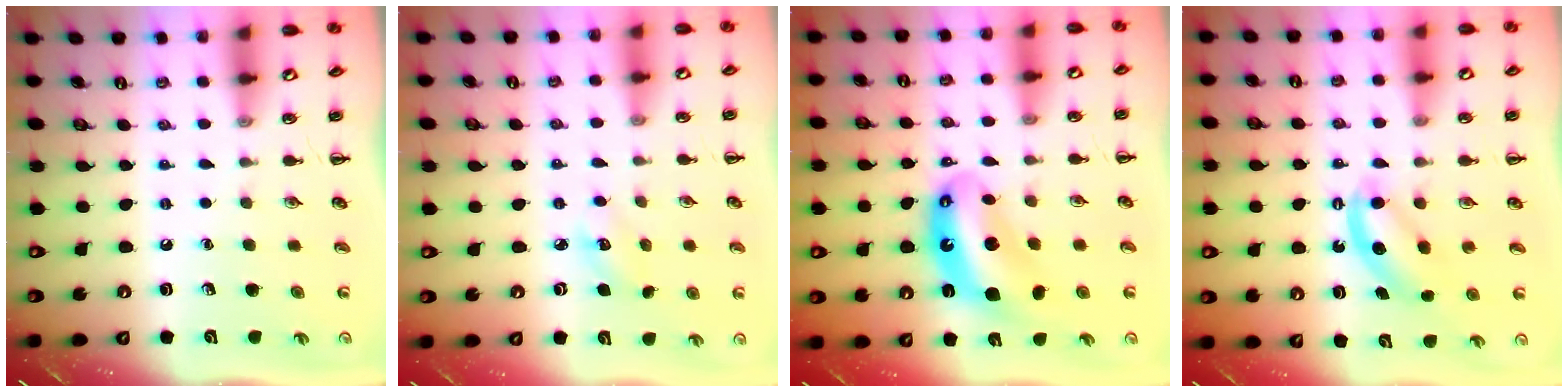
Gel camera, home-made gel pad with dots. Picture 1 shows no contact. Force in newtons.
{"total": 3.9, "press": 3.7, "slide": 1.0}
{"total": 10.6, "press": 10.3, "slide": 2.5}
{"total": 5.4, "press": 5.4, "slide": 0.8}